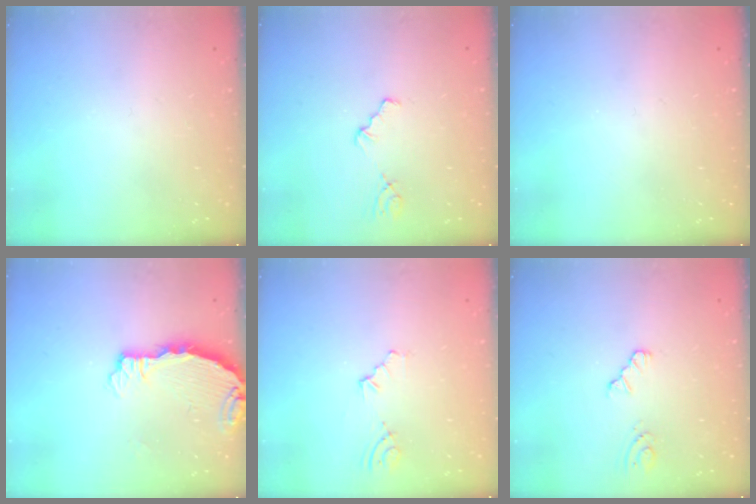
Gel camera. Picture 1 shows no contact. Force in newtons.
{"total": 1.7, "press": 1.6, "slide": 0.3}
{"total": 0.0}
{"total": 3.7, "press": 3.7, "slide": 0.4}
{"total": 4.1, "press": 3.4, "slide": 2.2}
{"total": 3.5, "press": 3.4, "slide": 0.5}